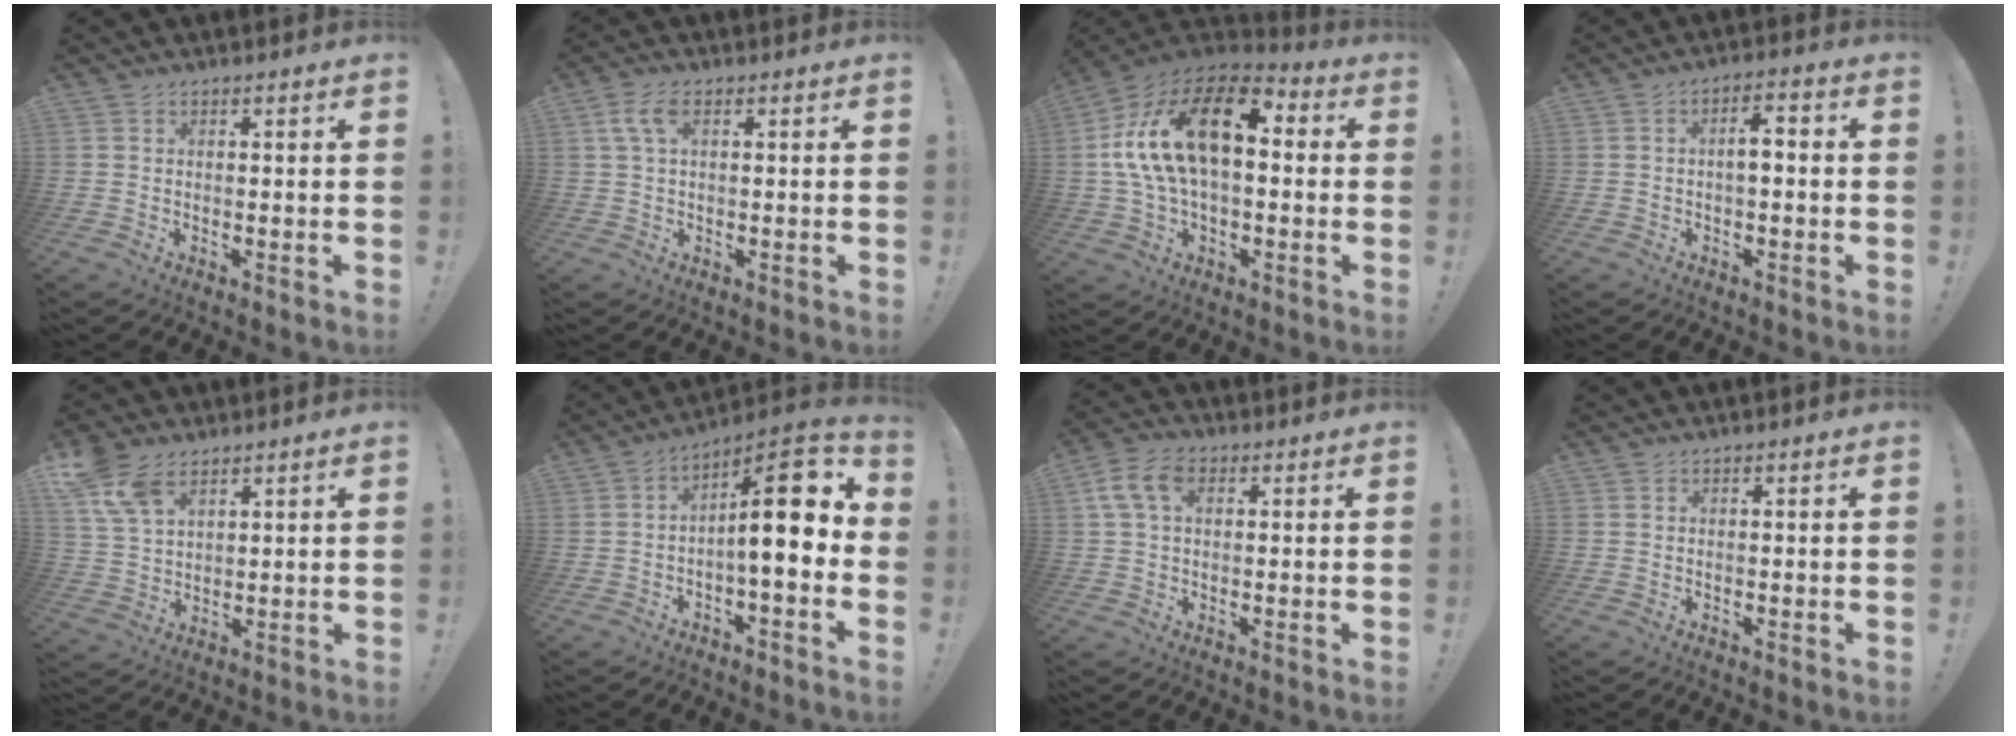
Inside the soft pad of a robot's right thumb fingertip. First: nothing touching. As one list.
[{"total": 4.8, "force": [1.6, 2.3, 4.0], "torque": [-0.077, 0.006, 0.029]}, {"total": 22.0, "force": [4.9, 11.6, 18.1], "torque": [-0.326, -0.006, 0.086]}, {"total": 4.7, "force": [-0.8, 1.8, 4.2], "torque": [-0.062, 0.008, -0.019]}, {"total": 10.1, "force": [6.4, 5.6, 5.4], "torque": [-0.102, -0.022, 0.128]}, {"total": 14.1, "force": [1.1, 4.0, 13.5], "torque": [-0.194, -0.006, 0.015]}, {"total": 8.1, "force": [2.2, 5.1, 5.9], "torque": [-0.123, 0.008, 0.043]}, {"total": 0.0}]